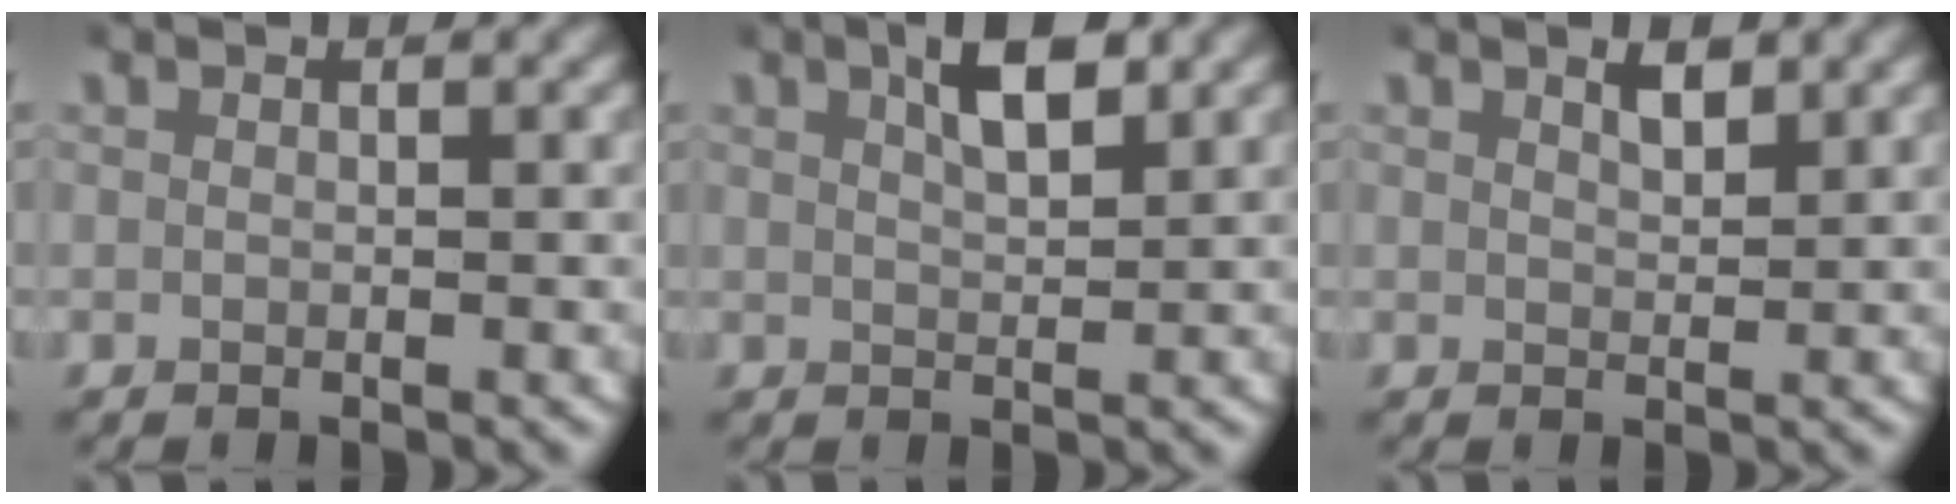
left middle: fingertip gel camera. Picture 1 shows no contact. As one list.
[{"total": 3.7, "force": [2.0, 1.1, 2.9], "torque": [-0.042, 0.006, 0.033]}, {"total": 1.7, "force": [1.2, 0.5, 1.1], "torque": [-0.012, -0.002, 0.023]}]